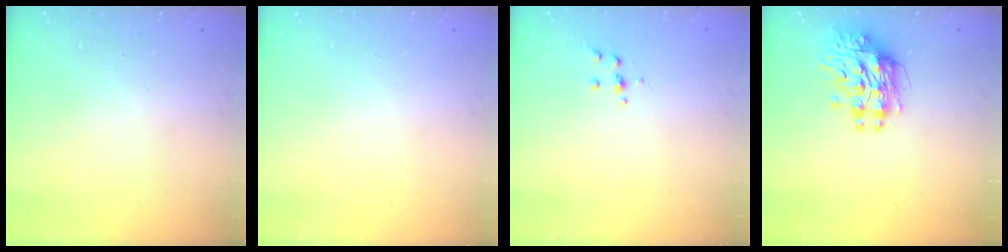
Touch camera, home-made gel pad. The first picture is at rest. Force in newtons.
{"total": 0.0}
{"total": 4.0, "press": 3.9, "slide": 0.9}
{"total": 10.4, "press": 10.4, "slide": 0.9}